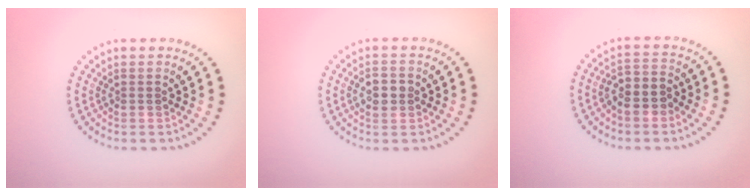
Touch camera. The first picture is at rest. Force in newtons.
{"total": 2.2, "press": 2.2, "slide": 0.1}
{"total": 3.0, "press": 2.7, "slide": 1.2}